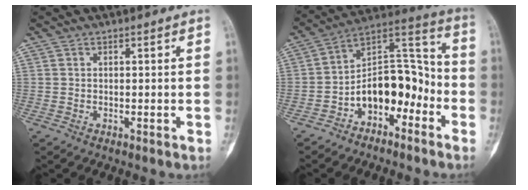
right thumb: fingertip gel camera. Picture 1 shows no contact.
{"total": 13.8, "force": [-5.7, 8.2, 9.5], "torque": [-0.114, 0.089, -0.099]}